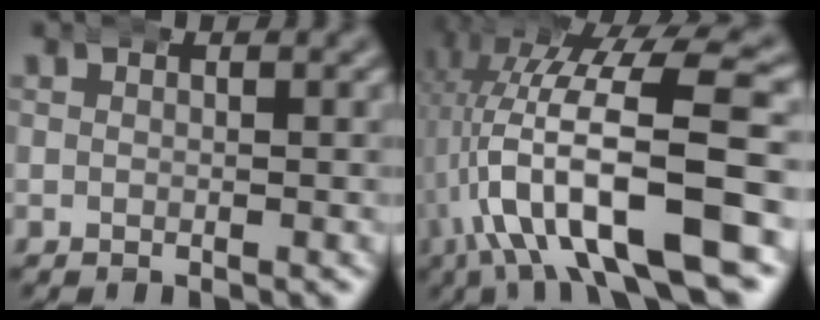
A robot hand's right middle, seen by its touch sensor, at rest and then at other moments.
{"total": 13.3, "force": [-1.0, 5.5, 12.1], "torque": [-0.210, -0.009, -0.002]}